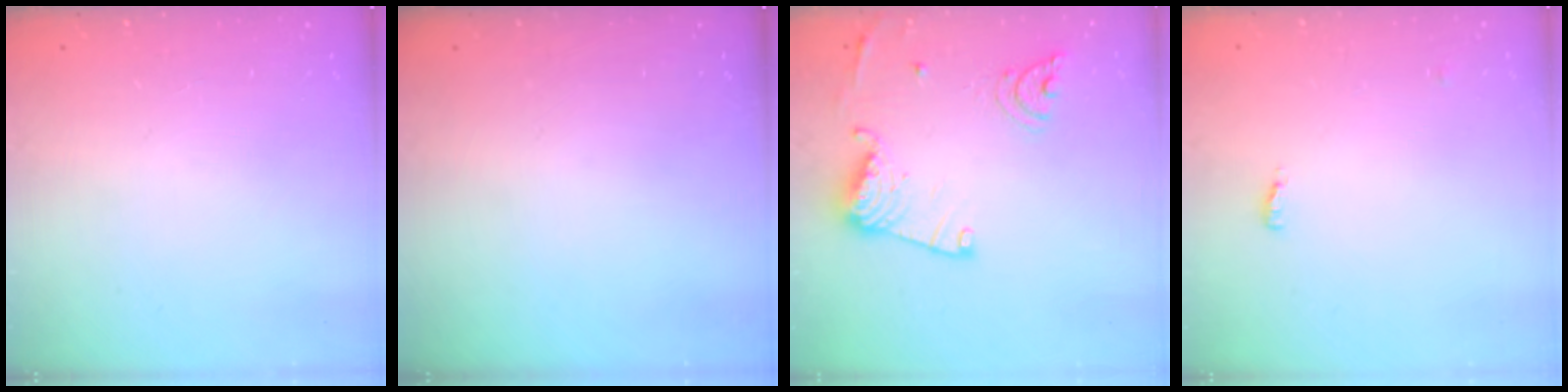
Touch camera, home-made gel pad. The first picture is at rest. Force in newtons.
{"total": 0.0}
{"total": 15.7, "press": 15.6, "slide": 1.6}
{"total": 3.4, "press": 3.2, "slide": 1.2}